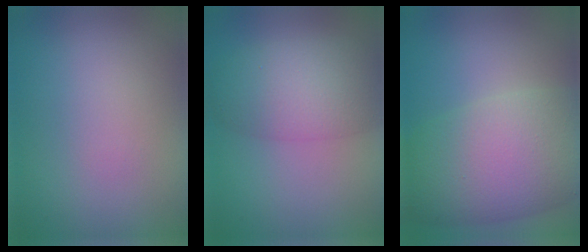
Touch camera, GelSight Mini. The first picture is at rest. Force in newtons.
{"total": 5.8, "press": 5.8, "slide": 0.3}
{"total": 10.4, "press": 10.4, "slide": 0.4}